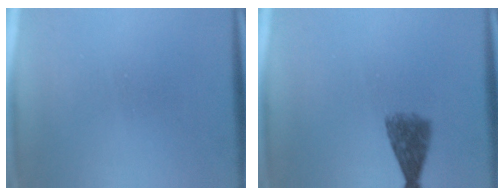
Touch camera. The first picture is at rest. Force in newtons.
{"total": 4.8}